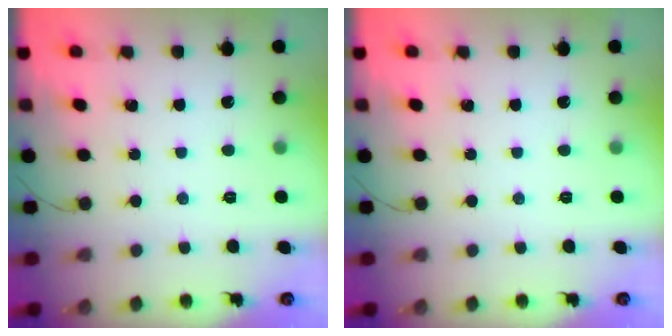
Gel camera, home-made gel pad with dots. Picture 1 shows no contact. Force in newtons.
{"total": 0.0}